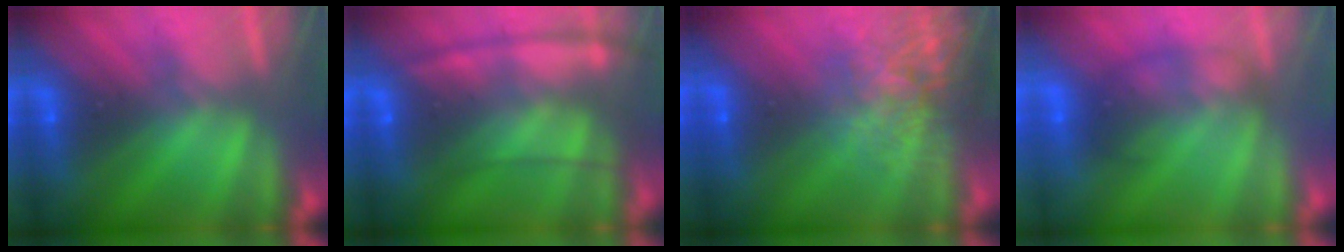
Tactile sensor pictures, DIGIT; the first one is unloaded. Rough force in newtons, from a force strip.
{"total": 5.8}
{"total": 7.5}
{"total": 1.8}